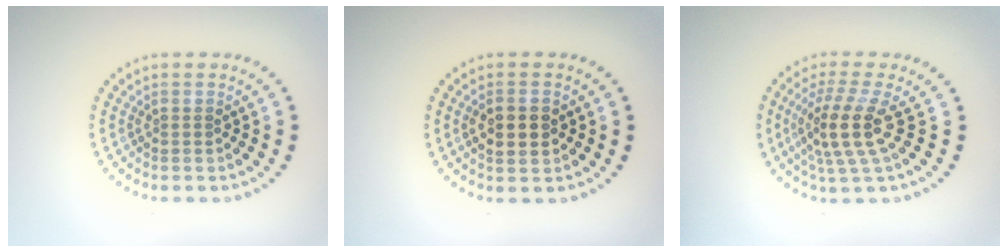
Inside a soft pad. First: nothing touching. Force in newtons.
{"total": 2.7, "press": 2.7, "slide": 0.3}
{"total": 4.3, "press": 3.5, "slide": 2.5}